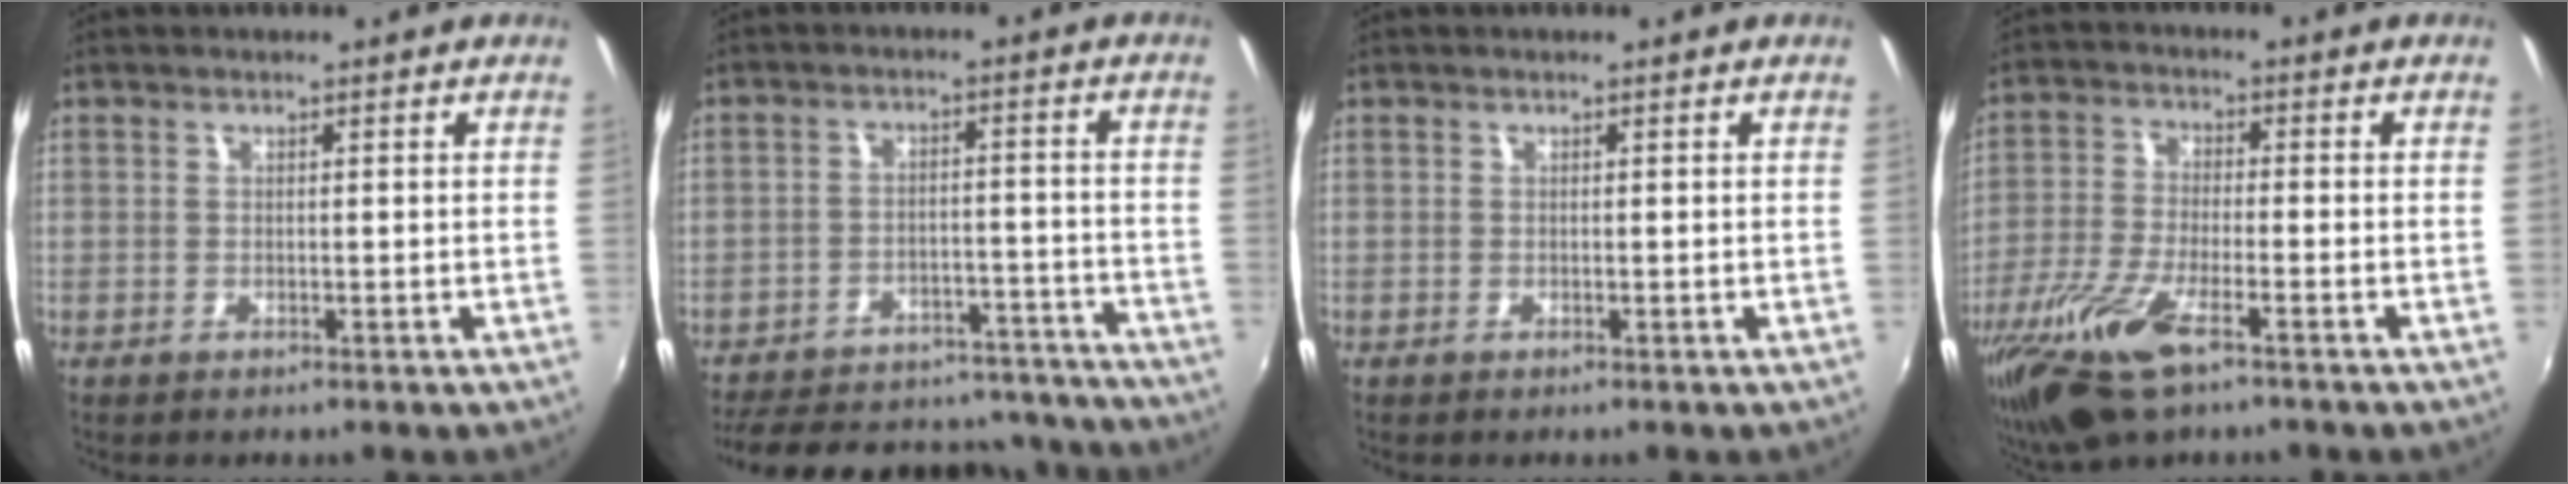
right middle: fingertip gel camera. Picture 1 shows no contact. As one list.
[{"total": 23.6, "force": [-20.1, 9.4, 8.0], "torque": [-0.172, 0.046, -0.240]}, {"total": 0.0}, {"total": 13.2, "force": [-7.9, 4.0, 9.8], "torque": [-0.218, -0.035, -0.155]}]